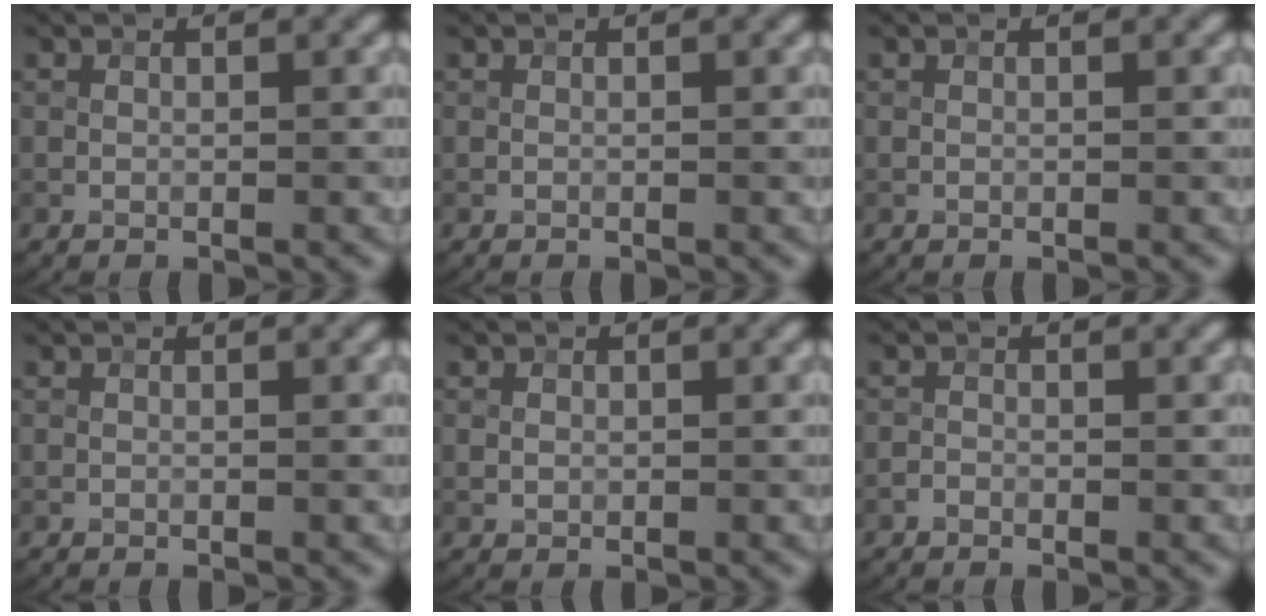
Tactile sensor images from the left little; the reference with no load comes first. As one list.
[{"total": 0.0}, {"total": 0.0}, {"total": 0.0}, {"total": 0.7, "force": [0.1, 0.7, 0.2], "torque": [-0.004, 0.000, 0.003]}, {"total": 0.7, "force": [-0.5, 0.4, 0.2], "torque": [-0.002, 0.001, -0.012]}]